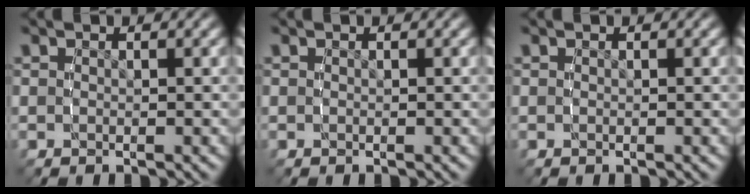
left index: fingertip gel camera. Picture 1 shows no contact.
{"total": 0.0}
{"total": 0.0}